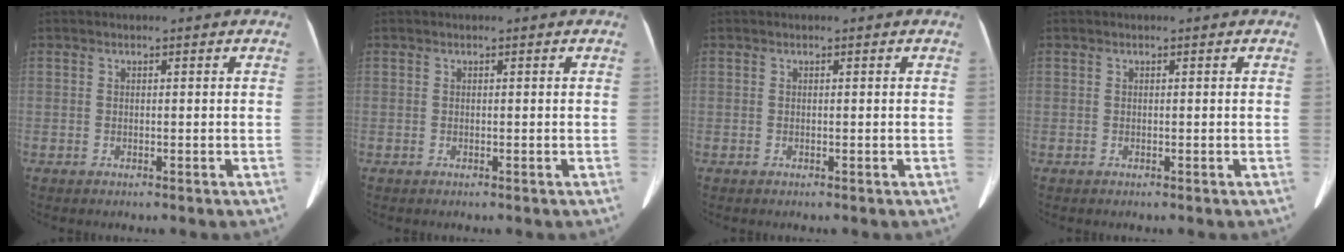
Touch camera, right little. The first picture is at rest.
{"total": 0.0}
{"total": 0.0}
{"total": 0.0}